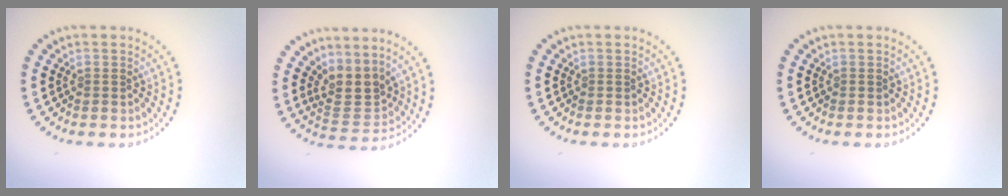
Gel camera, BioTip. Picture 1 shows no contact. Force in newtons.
{"total": 3.0, "press": 2.2, "slide": 2.0}
{"total": 0.0}
{"total": 0.0}